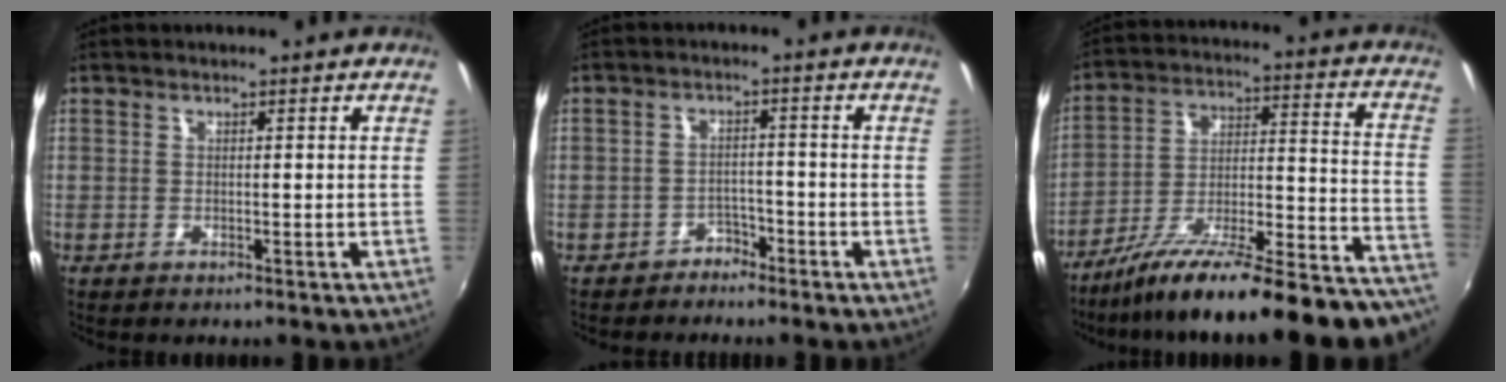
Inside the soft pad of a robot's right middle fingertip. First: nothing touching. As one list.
[{"total": 3.1, "force": [-2.5, 1.8, -0.1], "torque": [-0.001, 0.014, -0.040]}, {"total": 27.8, "force": [-23.1, 3.6, 15.0], "torque": [-0.190, -0.037, -0.339]}]